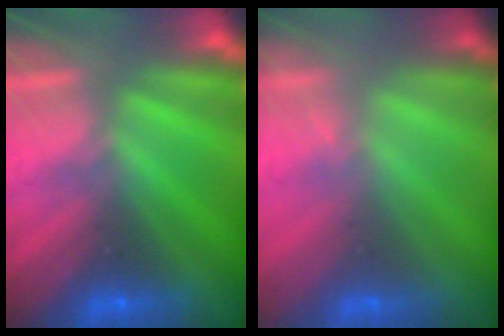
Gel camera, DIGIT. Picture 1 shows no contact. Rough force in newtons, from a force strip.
{"total": 1.5}